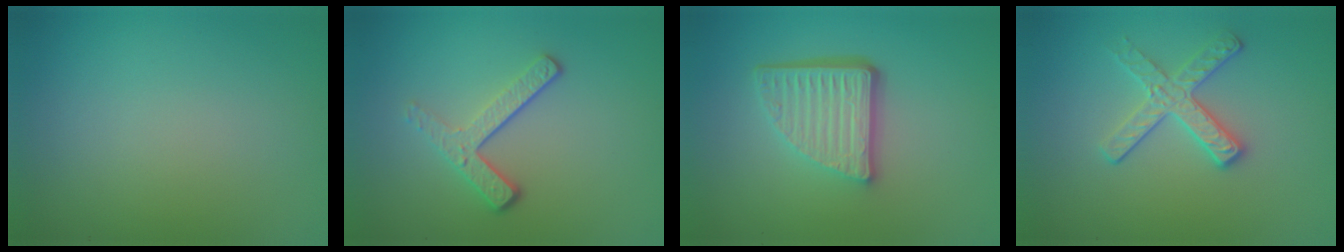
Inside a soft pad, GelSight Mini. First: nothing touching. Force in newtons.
{"total": 3.3, "press": 2.4, "slide": 2.3}
{"total": 5.7, "press": 3.8, "slide": 4.2}
{"total": 2.8, "press": 2.7, "slide": 0.7}